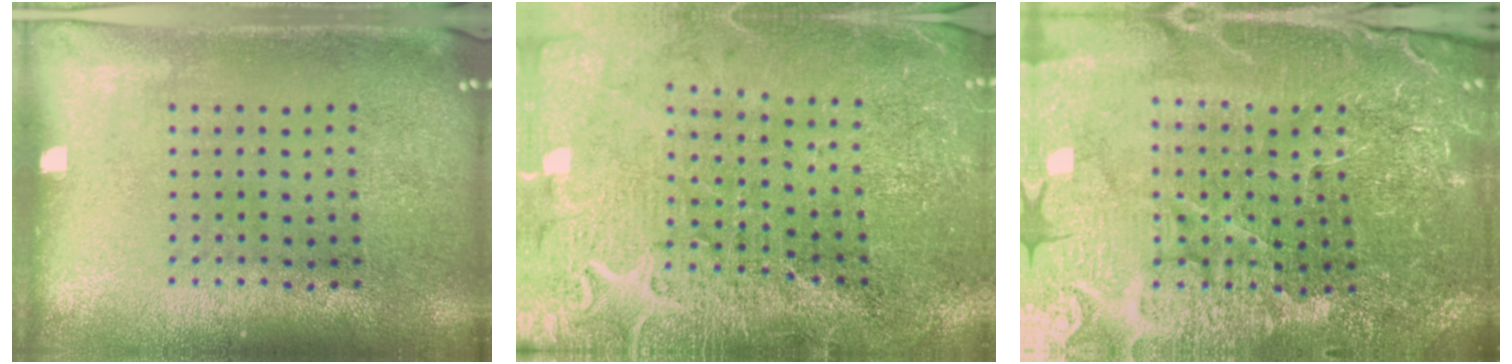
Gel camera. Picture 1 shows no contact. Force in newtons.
{"total": 3.1, "press": 3.1, "slide": 0.5}
{"total": 4.9, "press": 4.7, "slide": 1.4}